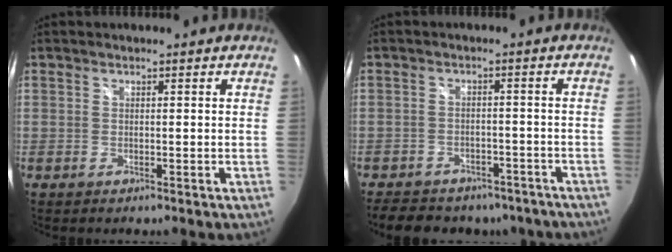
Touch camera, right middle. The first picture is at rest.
{"total": 16.1, "force": [-12.7, 7.7, 6.3], "torque": [-0.140, 0.008, -0.158]}